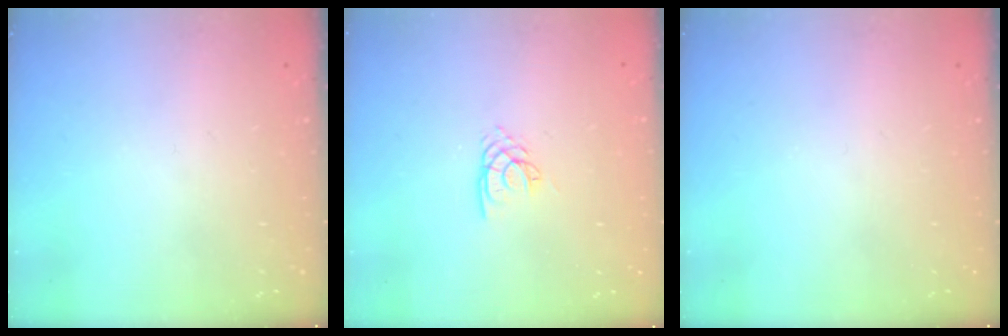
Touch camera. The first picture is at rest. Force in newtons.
{"total": 2.1, "press": 2.1, "slide": 0.1}
{"total": 0.0}